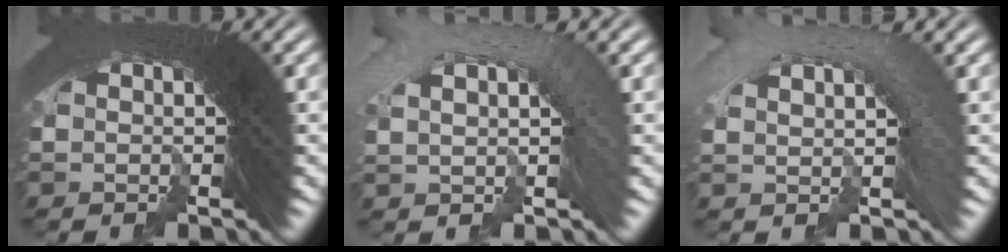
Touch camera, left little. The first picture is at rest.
{"total": 3.3, "force": [-2.4, 2.2, 0.1], "torque": [-0.004, 0.005, -0.041]}
{"total": 2.9, "force": [-2.3, 1.8, -0.1], "torque": [-0.001, 0.000, -0.038]}